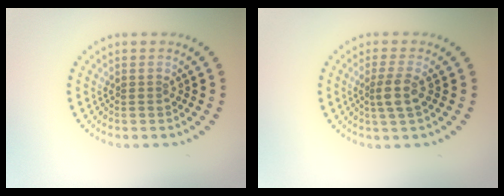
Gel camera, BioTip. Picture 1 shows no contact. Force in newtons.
{"total": 2.2, "press": 1.7, "slide": 1.3}